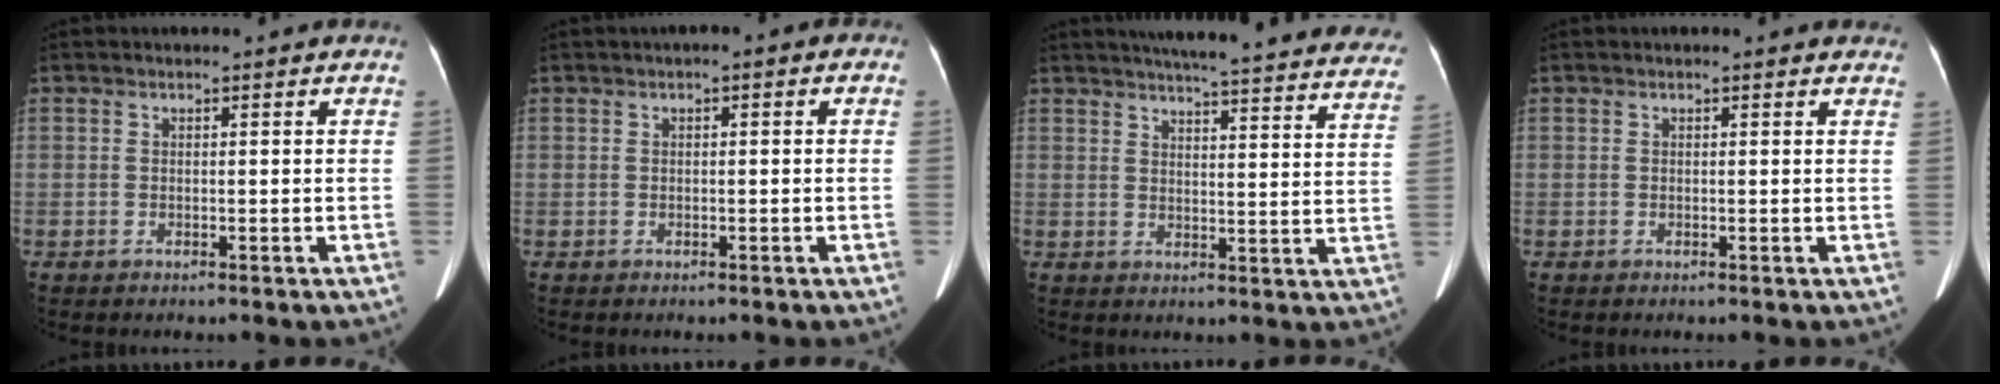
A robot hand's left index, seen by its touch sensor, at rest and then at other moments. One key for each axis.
{"total": 1.2, "fx": 0.2, "fy": 0.5, "fz": 1.1, "tx": -0.010, "ty": 0.010, "tz": -0.004}
{"total": 30.5, "fx": 27.9, "fy": 3.3, "fz": 11.9, "tx": -0.171, "ty": -0.067, "tz": 0.319}
{"total": 3.2, "fx": 2.8, "fy": 0.9, "fz": 1.1, "tx": -0.010, "ty": 0.008, "tz": 0.016}